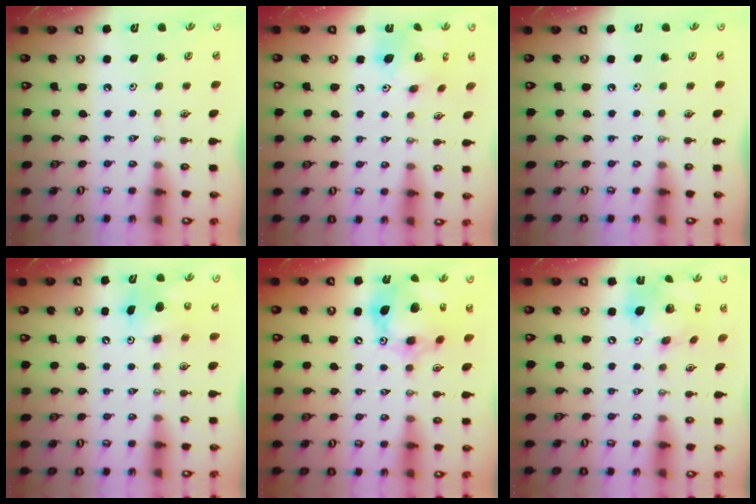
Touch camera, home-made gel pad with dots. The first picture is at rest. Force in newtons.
{"total": 12.5, "press": 12.5, "slide": 0.5}
{"total": 0.0}
{"total": 8.2, "press": 8.1, "slide": 1.2}
{"total": 15.0, "press": 14.9, "slide": 1.3}
{"total": 16.1, "press": 16.0, "slide": 2.1}